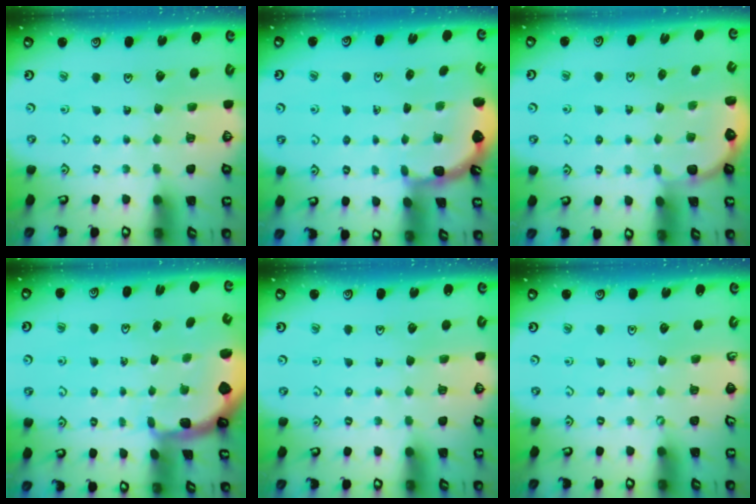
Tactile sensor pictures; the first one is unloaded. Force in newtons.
{"total": 1.9, "press": 1.9, "slide": 0.3}
{"total": 2.2, "press": 1.1, "slide": 1.9}
{"total": 1.1, "press": 1.0, "slide": 0.4}
{"total": 0.0}
{"total": 0.0}